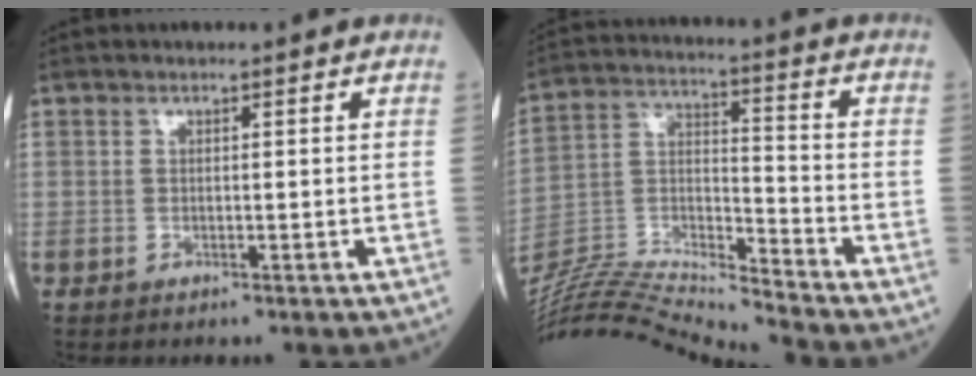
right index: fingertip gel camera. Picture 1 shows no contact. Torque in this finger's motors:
{"motor_torque": [-0.27, -0.30, -0.06, -0.03]}